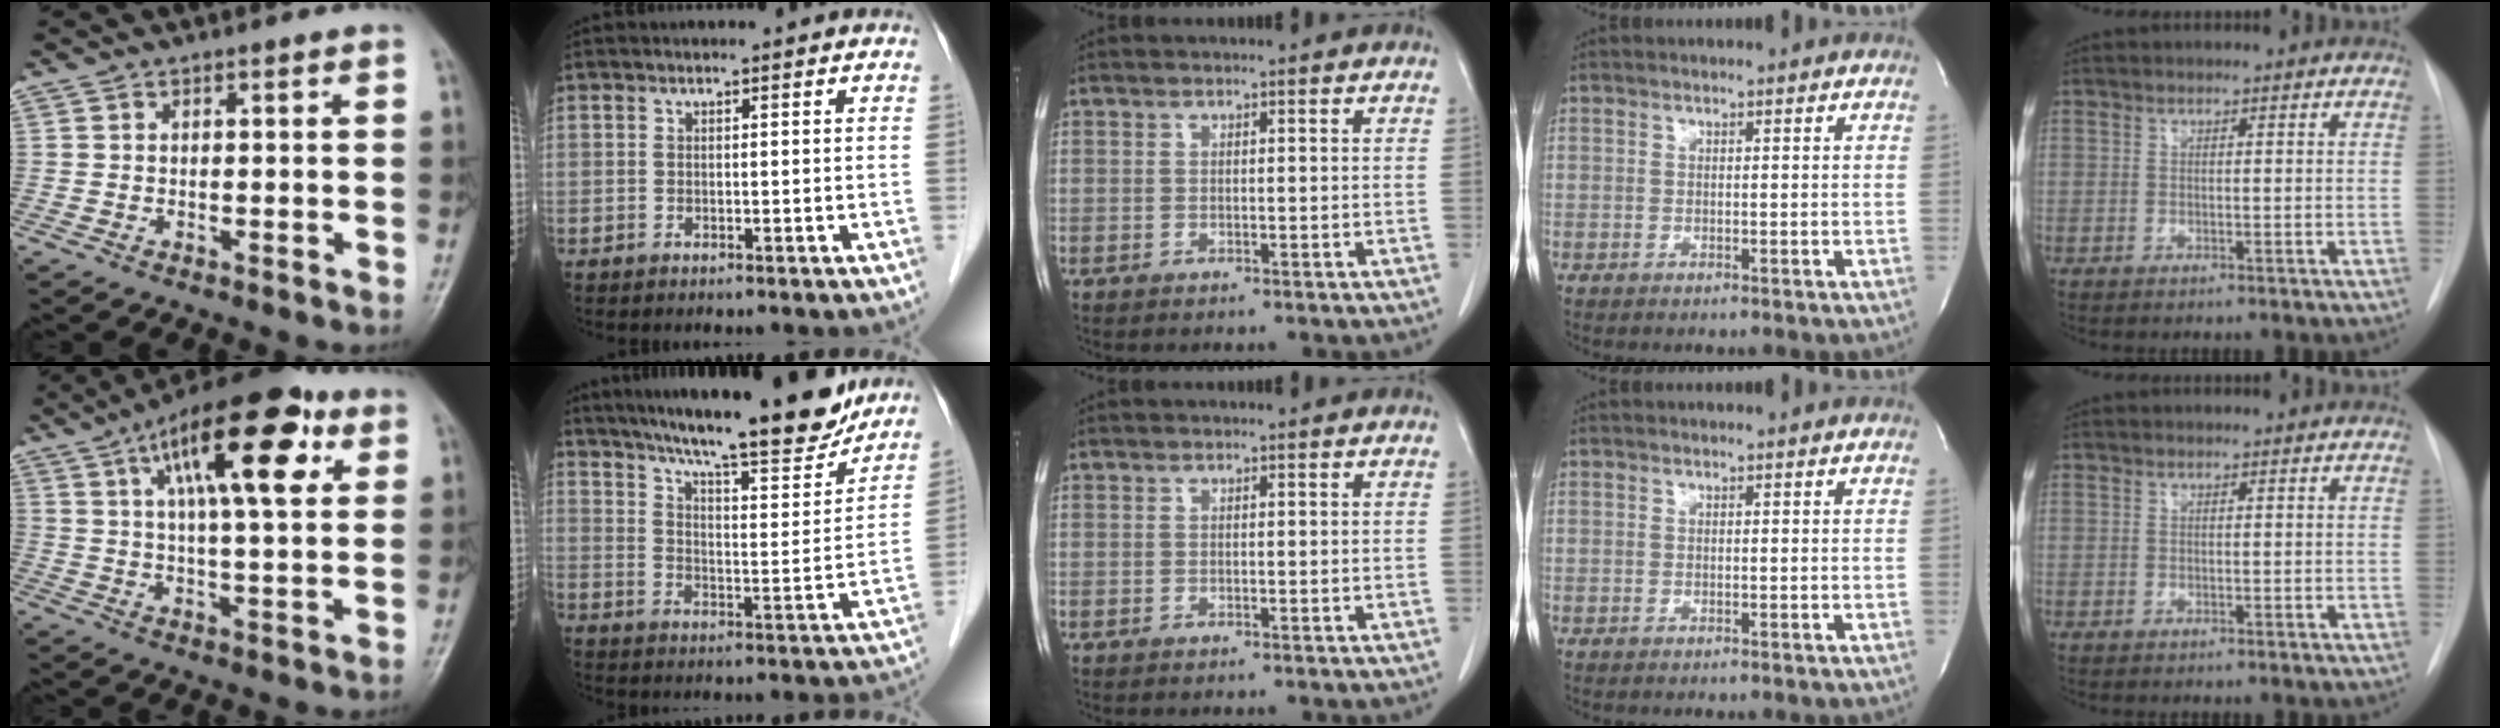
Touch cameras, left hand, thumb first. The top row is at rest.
{"thumb": {"total": 19.9, "force": [8.1, 6.9, 16.8], "torque": [-0.240, -0.005, 0.121]}, "index": {"total": 19.0, "force": [16.4, 2.3, 9.4], "torque": [-0.148, -0.012, 0.234]}}